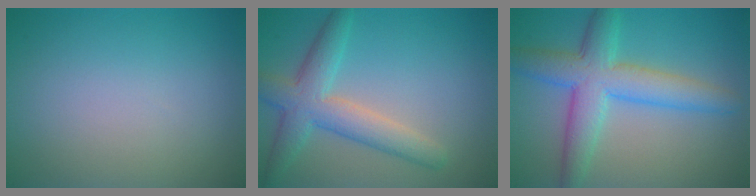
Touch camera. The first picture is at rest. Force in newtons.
{"total": 5.1, "press": 5.1, "slide": 0.1}
{"total": 6.5, "press": 6.5, "slide": 0.1}